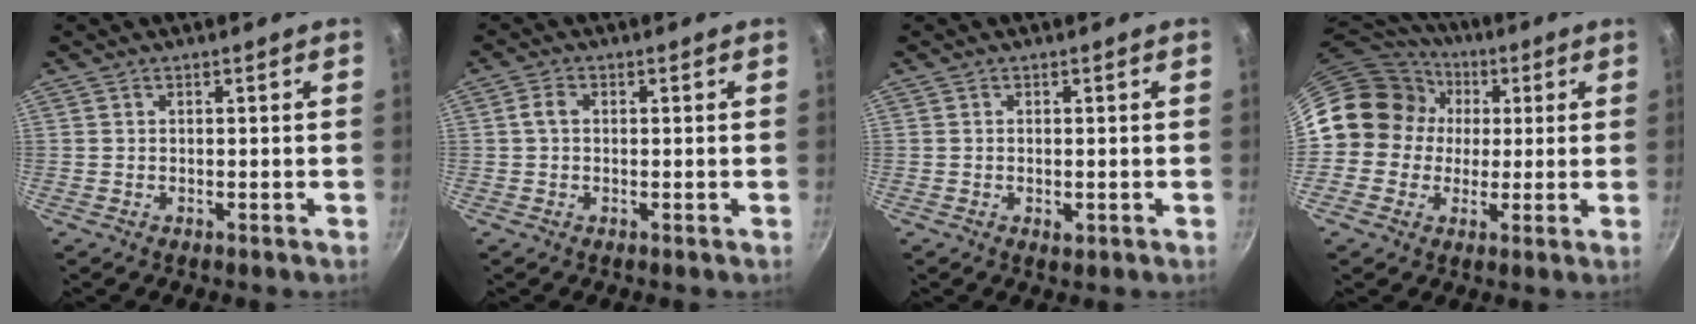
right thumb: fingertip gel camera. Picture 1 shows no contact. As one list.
[{"total": 2.3, "force": [0.2, 1.5, 1.7], "torque": [-0.035, 0.010, 0.001]}, {"total": 1.5, "force": [-0.3, 0.8, 1.2], "torque": [-0.018, -0.003, -0.005]}, {"total": 14.9, "force": [1.2, 13.7, 5.6], "torque": [-0.064, 0.029, 0.002]}]